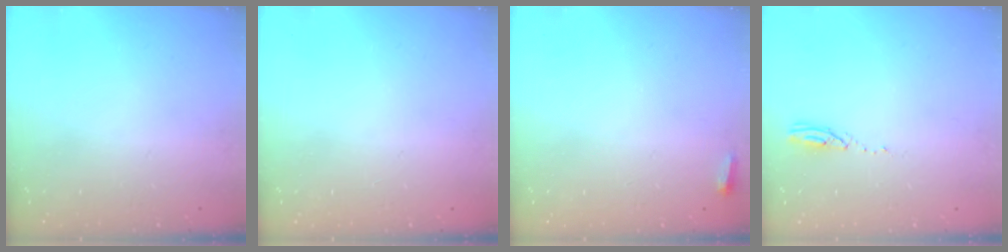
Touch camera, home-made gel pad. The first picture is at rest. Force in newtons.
{"total": 0.0}
{"total": 2.7, "press": 2.6, "slide": 0.9}
{"total": 3.2, "press": 3.2, "slide": 0.3}